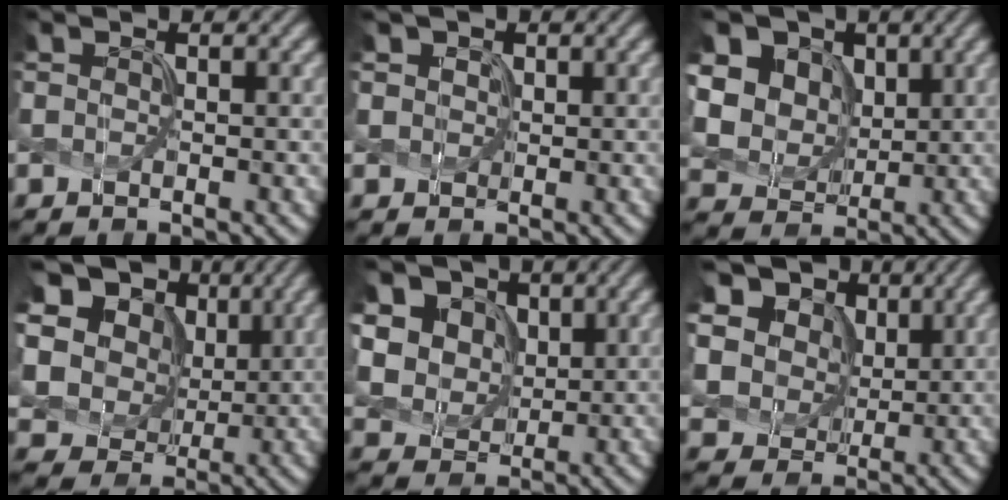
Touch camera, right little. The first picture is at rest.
{"total": 1.4, "force": [0.8, 1.2, -0.2], "torque": [-0.007, 0.009, 0.020]}
{"total": 10.6, "force": [4.0, 8.6, 4.7], "torque": [-0.119, 0.026, 0.082]}
{"total": 13.6, "force": [4.9, 11.0, 6.3], "torque": [-0.160, 0.023, 0.109]}
{"total": 8.8, "force": [3.5, 7.2, 3.6], "torque": [-0.096, 0.023, 0.069]}
{"total": 9.2, "force": [4.4, 7.2, 3.7], "torque": [-0.098, 0.015, 0.092]}